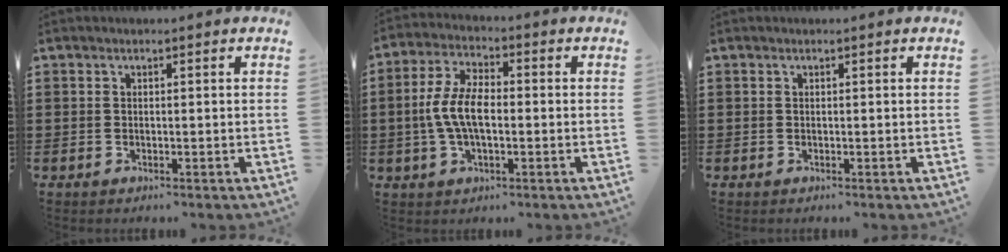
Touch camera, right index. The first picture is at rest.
{"total": 7.4, "force": [-0.8, 3.5, 6.4], "torque": [-0.150, -0.002, -0.023]}
{"total": 0.0}